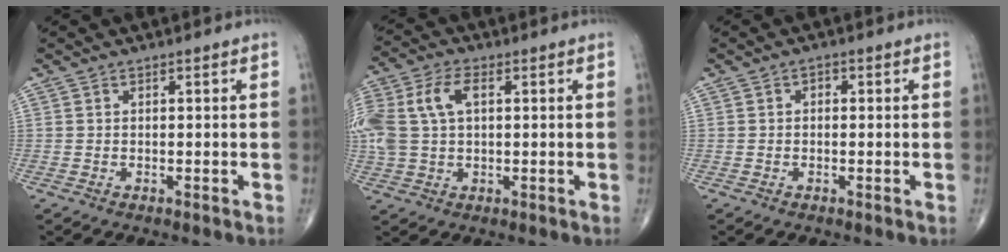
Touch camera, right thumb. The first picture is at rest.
{"total": 13.4, "force": [2.6, 8.3, 10.3], "torque": [-0.261, 0.020, 0.051]}
{"total": 1.2, "force": [0.2, 0.9, 0.8], "torque": [-0.005, 0.005, -0.002]}